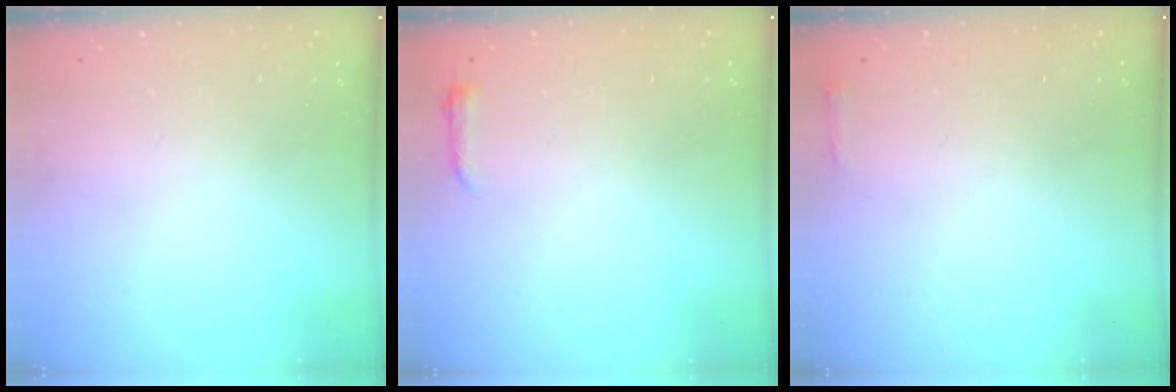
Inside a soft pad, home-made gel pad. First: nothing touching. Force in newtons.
{"total": 3.0, "press": 2.9, "slide": 0.6}
{"total": 2.3, "press": 2.3, "slide": 0.5}